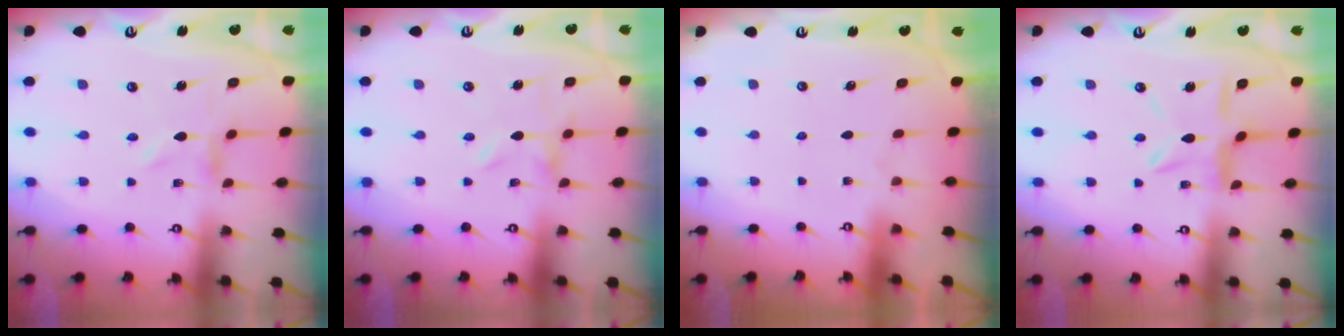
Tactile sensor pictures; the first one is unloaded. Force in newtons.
{"total": 0.5, "press": 0.5, "slide": 0.0}
{"total": 1.8, "press": 1.8, "slide": 0.2}
{"total": 6.9, "press": 6.9, "slide": 0.5}